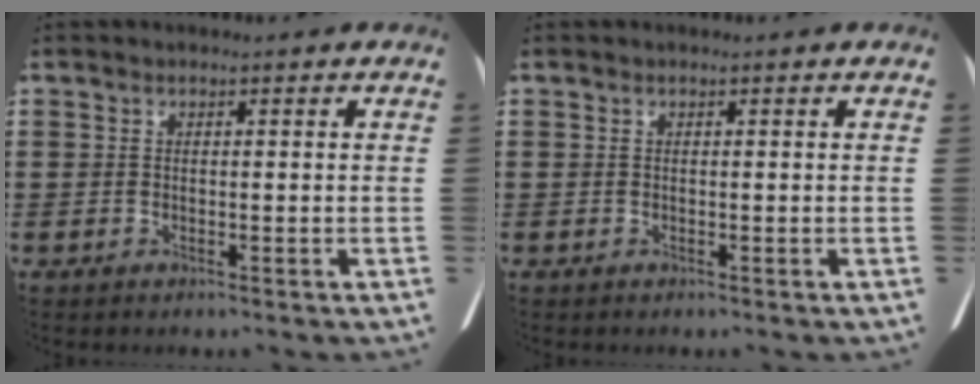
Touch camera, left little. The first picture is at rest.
{"total": 0.0}